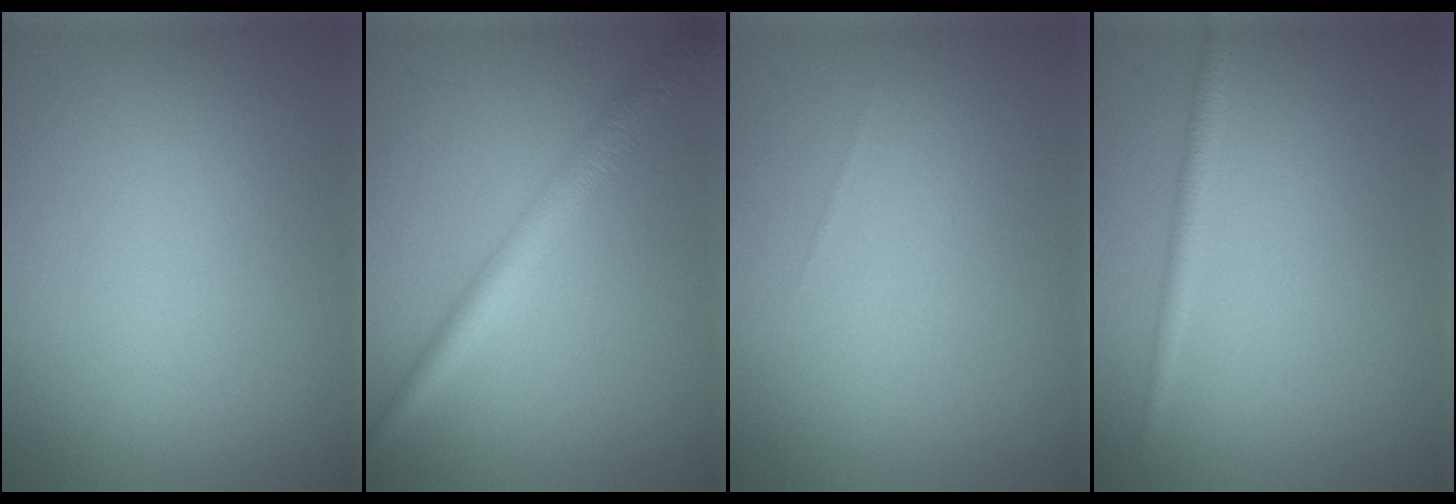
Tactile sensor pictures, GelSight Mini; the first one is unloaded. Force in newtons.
{"total": 3.3, "press": 3.3, "slide": 0.0}
{"total": 0.0}
{"total": 1.4, "press": 1.4, "slide": 0.1}